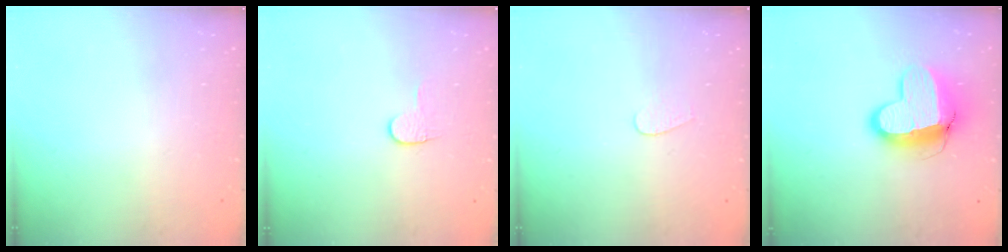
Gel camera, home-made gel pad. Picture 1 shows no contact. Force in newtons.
{"total": 3.8, "press": 3.8, "slide": 0.4}
{"total": 3.5, "press": 3.5, "slide": 0.3}
{"total": 13.1, "press": 13.0, "slide": 1.3}